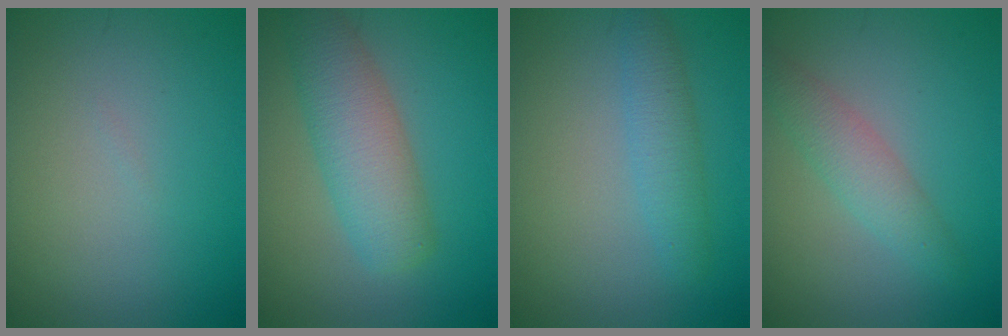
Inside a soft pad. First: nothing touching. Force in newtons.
{"total": 5.6, "press": 5.6, "slide": 0.4}
{"total": 2.4, "press": 2.4, "slide": 0.1}
{"total": 2.8, "press": 2.8, "slide": 0.1}